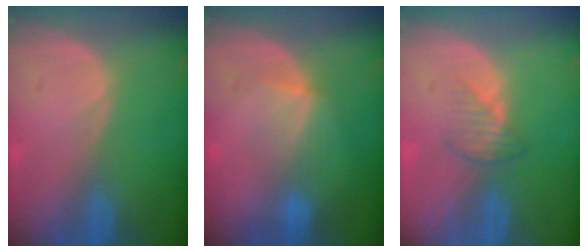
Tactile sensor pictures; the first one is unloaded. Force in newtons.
{"total": 3.8, "press": 3.6, "slide": 1.2}
{"total": 2.5, "press": 2.5, "slide": 0.3}